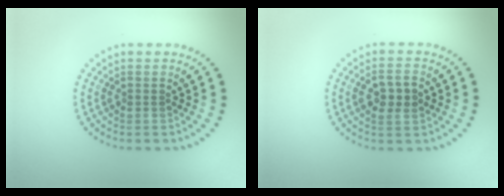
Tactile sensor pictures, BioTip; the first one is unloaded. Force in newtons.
{"total": 3.0, "press": 3.0, "slide": 0.2}